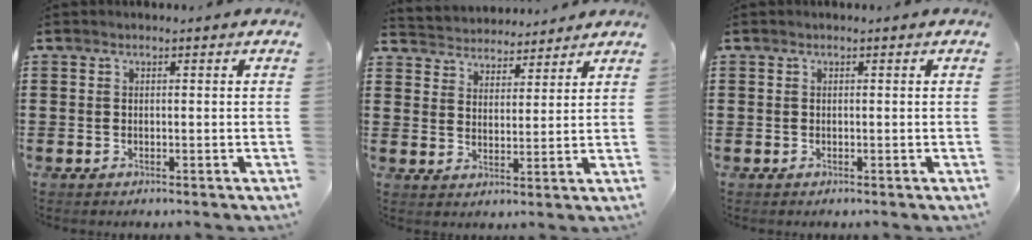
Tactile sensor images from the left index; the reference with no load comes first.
{"total": 3.8, "force": [3.6, 0.7, -0.6], "torque": [-0.008, -0.019, 0.063]}
{"total": 0.0}